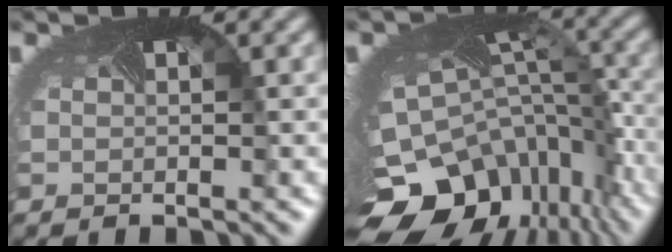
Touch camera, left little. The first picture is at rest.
{"total": 14.6, "force": [-8.2, 9.6, 7.4], "torque": [-0.167, -0.042, -0.102]}